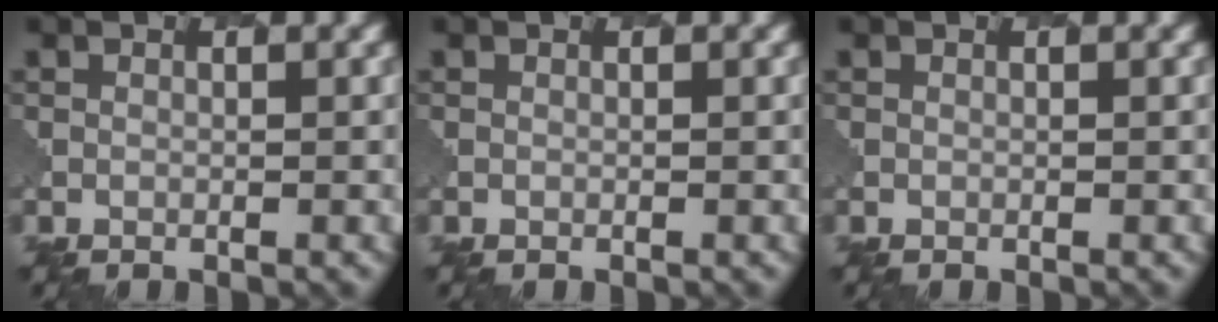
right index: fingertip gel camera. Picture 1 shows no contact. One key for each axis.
{"total": 0.0}
{"total": 0.0}